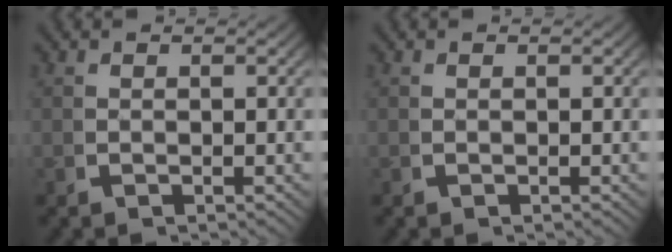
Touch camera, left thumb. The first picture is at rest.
{"total": 0.0}